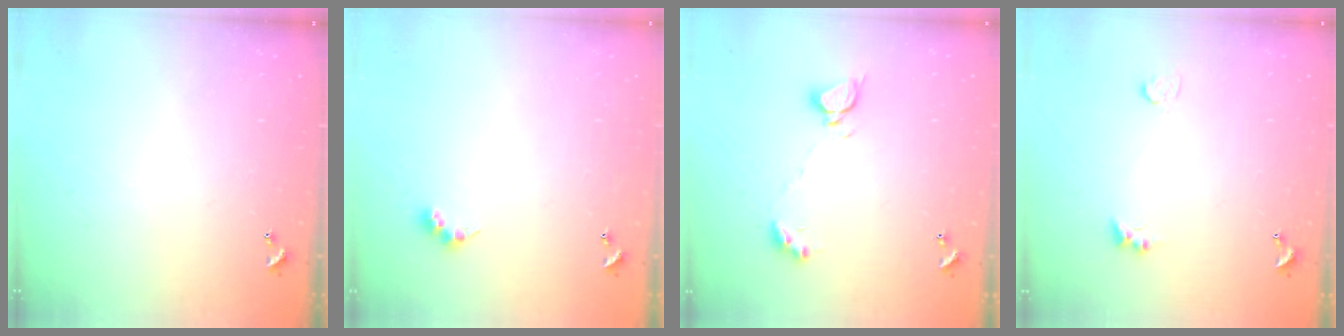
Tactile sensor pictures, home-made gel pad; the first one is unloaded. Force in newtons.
{"total": 3.5, "press": 3.4, "slide": 0.6}
{"total": 4.2, "press": 4.2, "slide": 0.3}
{"total": 1.9, "press": 1.8, "slide": 0.5}